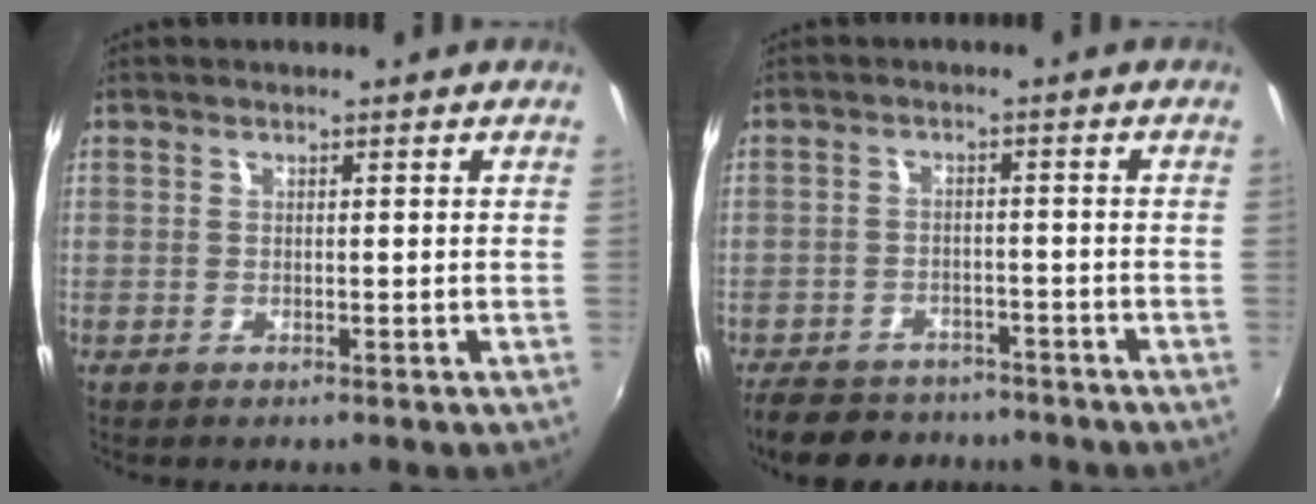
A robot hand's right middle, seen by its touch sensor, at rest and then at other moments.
{"total": 12.0, "force": [-10.0, 5.4, 4.0], "torque": [-0.105, -0.002, -0.146]}